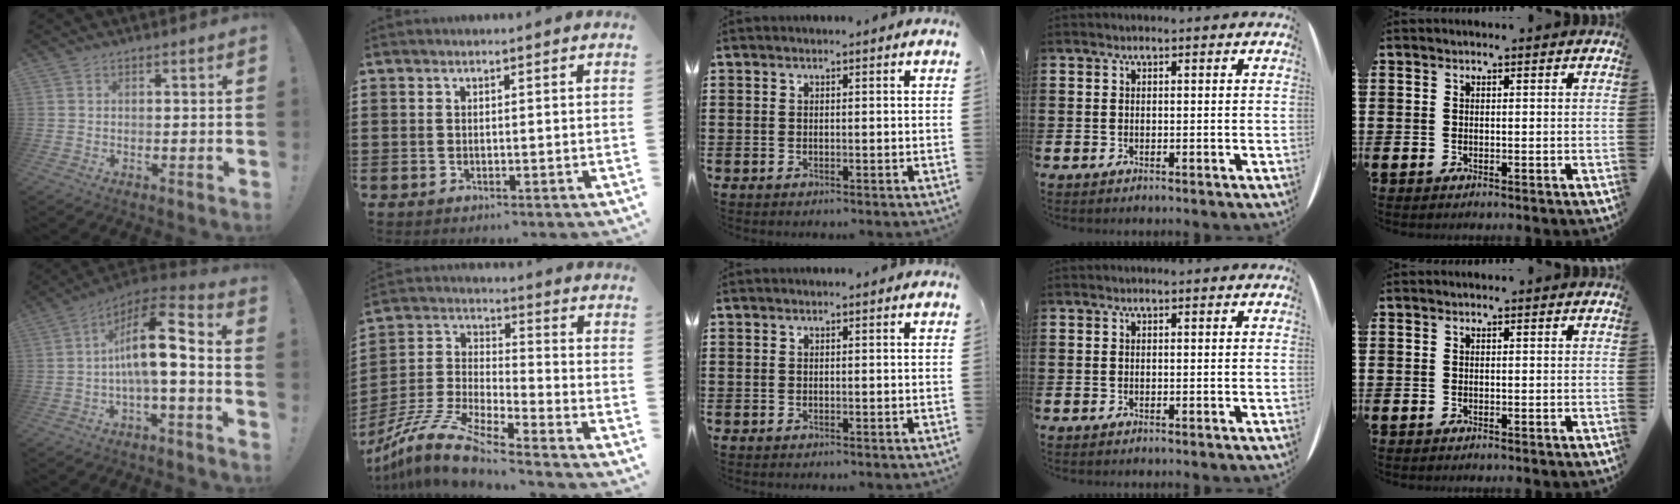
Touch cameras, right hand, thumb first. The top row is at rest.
{"thumb": {"total": 15.4, "force": [-0.1, 4.5, 14.7], "torque": [-0.240, 0.001, -0.007]}, "index": {"total": 9.8, "force": [-8.7, 0.8, 4.5], "torque": [-0.120, -0.006, -0.181]}}